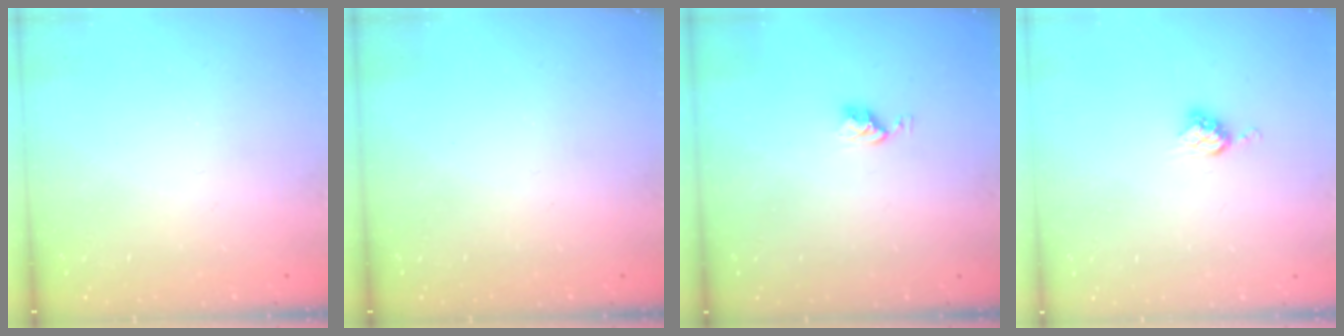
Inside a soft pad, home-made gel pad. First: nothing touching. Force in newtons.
{"total": 0.0}
{"total": 3.8, "press": 3.8, "slide": 0.5}
{"total": 5.1, "press": 5.1, "slide": 0.1}